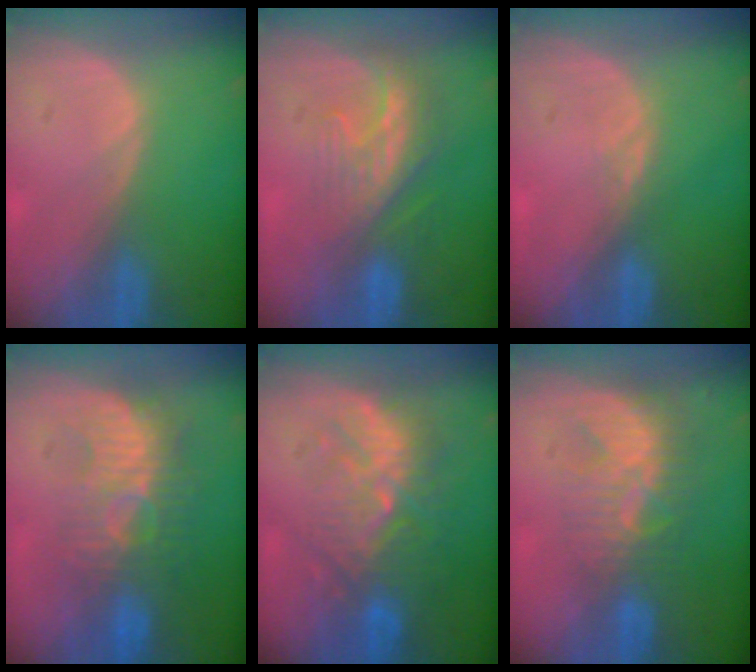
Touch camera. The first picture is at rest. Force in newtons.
{"total": 8.4, "press": 7.2, "slide": 4.3}
{"total": 1.1, "press": 1.0, "slide": 0.5}
{"total": 9.1, "press": 8.7, "slide": 2.6}
{"total": 10.1, "press": 9.4, "slide": 3.7}
{"total": 8.9, "press": 7.7, "slide": 4.6}